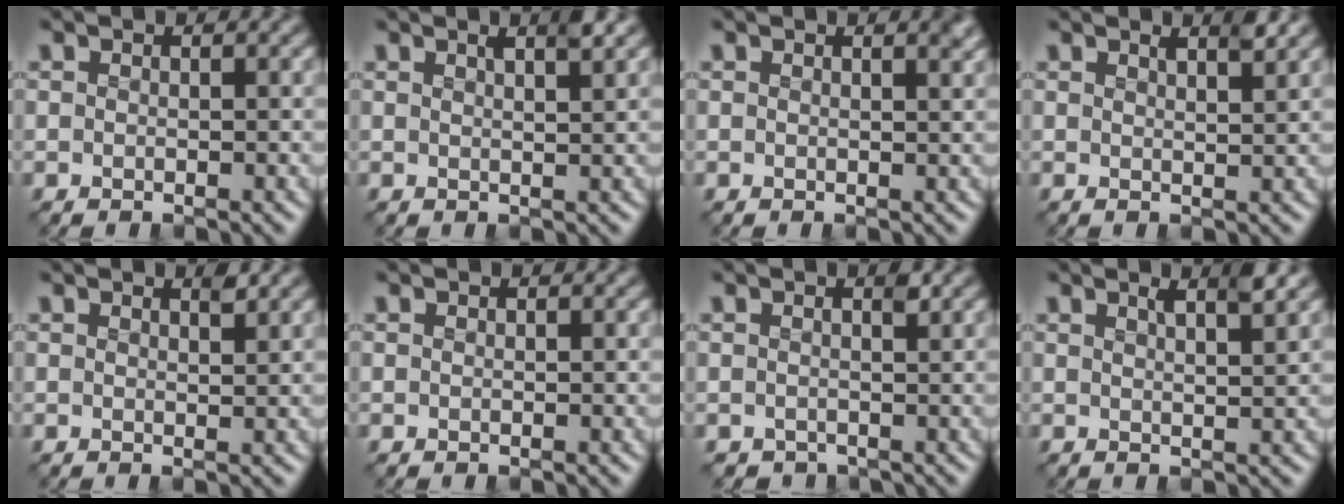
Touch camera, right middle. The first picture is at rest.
{"total": 1.7, "force": [1.0, 0.3, 1.4], "torque": [-0.011, 0.002, 0.010]}
{"total": 1.5, "force": [0.9, 0.5, 1.0], "torque": [-0.007, -0.001, 0.007]}
{"total": 1.7, "force": [1.1, 0.4, 1.3], "torque": [-0.006, 0.001, 0.009]}
{"total": 1.0, "force": [0.7, 0.1, 0.6], "torque": [-0.005, 0.000, 0.007]}
{"total": 0.0}
{"total": 0.7, "force": [-0.2, 0.4, 0.5], "torque": [-0.008, -0.009, -0.004]}
{"total": 2.5, "force": [1.4, 0.4, 2.0], "torque": [-0.015, 0.003, 0.013]}